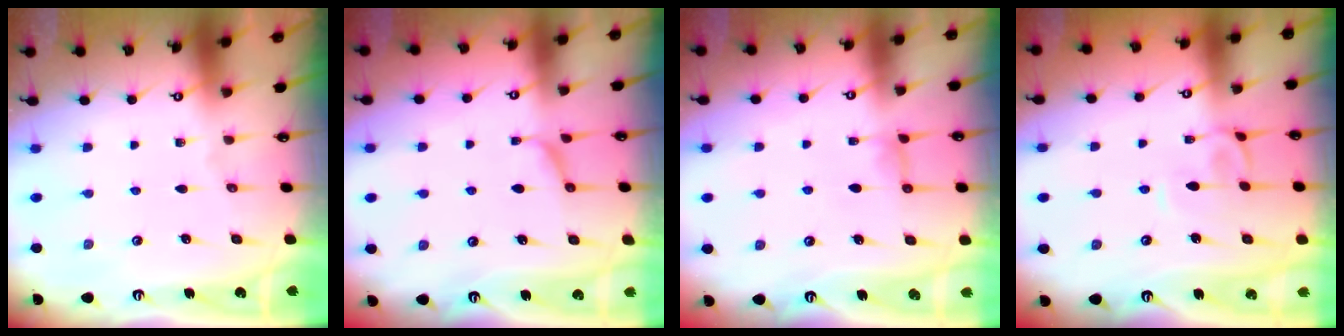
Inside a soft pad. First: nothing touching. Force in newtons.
{"total": 1.2, "press": 1.0, "slide": 0.6}
{"total": 1.3, "press": 1.2, "slide": 0.4}
{"total": 2.7, "press": 2.7, "slide": 0.2}